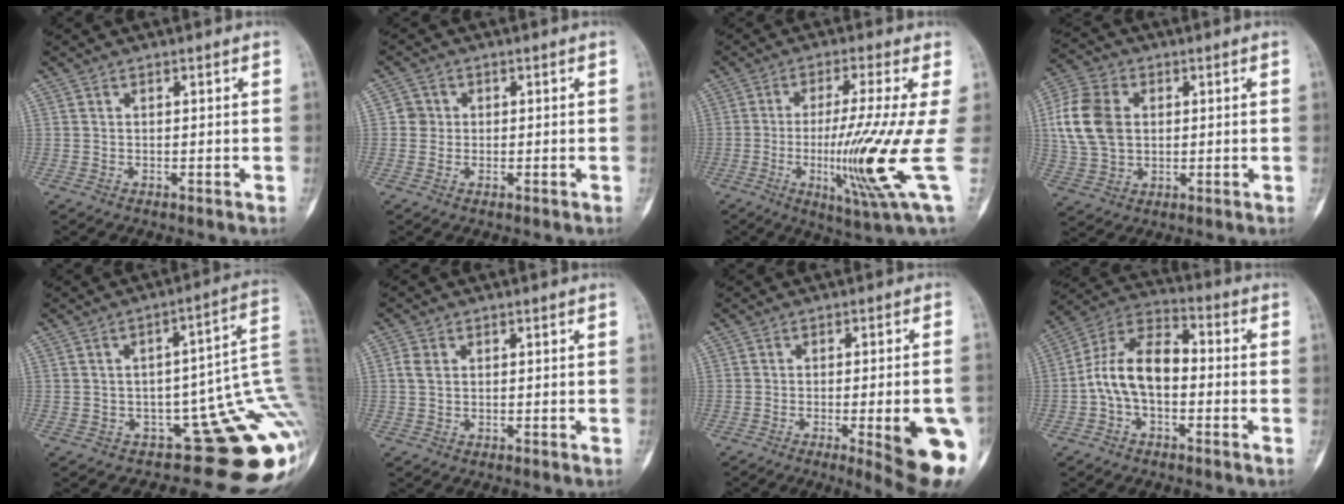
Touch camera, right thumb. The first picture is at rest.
{"total": 2.7, "force": [0.0, 2.7, 0.4], "torque": [0.017, 0.007, -0.005]}
{"total": 15.2, "force": [-2.0, -0.7, 15.1], "torque": [-0.271, -0.030, -0.039]}
{"total": 13.0, "force": [1.8, 9.5, 8.6], "torque": [-0.160, 0.007, 0.033]}
{"total": 19.1, "force": [-3.5, 8.4, 16.8], "torque": [-0.121, 0.063, -0.033]}
{"total": 2.6, "force": [0.5, 2.0, 1.7], "torque": [-0.033, 0.003, 0.007]}
{"total": 14.9, "force": [-4.7, 3.2, 13.7], "torque": [-0.128, 0.005, -0.046]}
{"total": 12.4, "force": [-1.6, 7.6, 9.7], "torque": [-0.165, 0.041, -0.041]}